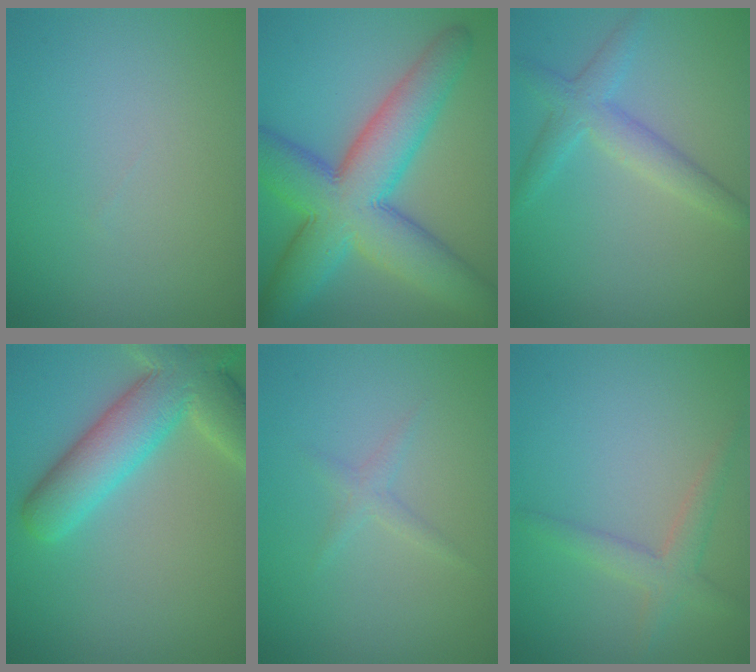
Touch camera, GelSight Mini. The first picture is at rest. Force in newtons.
{"total": 11.3, "press": 11.3, "slide": 0.3}
{"total": 3.3, "press": 3.3, "slide": 0.1}
{"total": 9.1, "press": 9.0, "slide": 0.7}
{"total": 1.1, "press": 1.1, "slide": 0.0}
{"total": 2.4, "press": 2.4, "slide": 0.1}